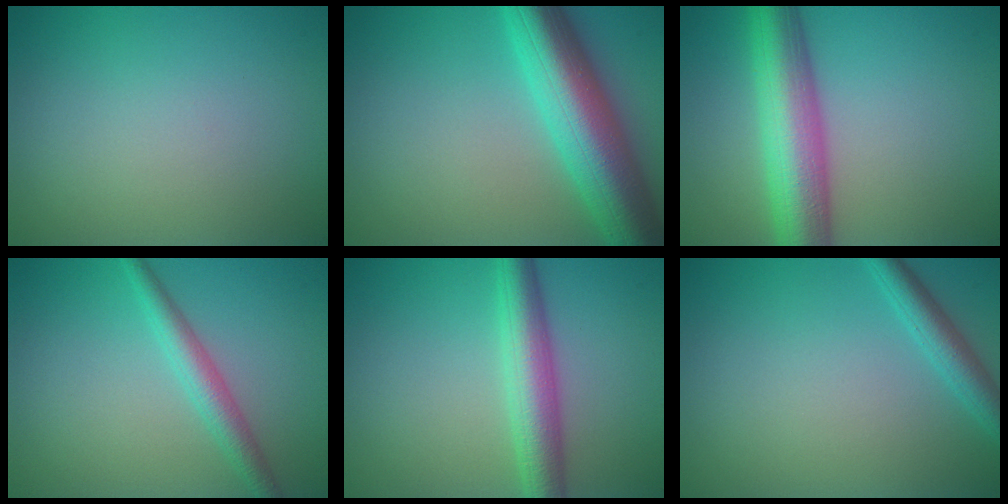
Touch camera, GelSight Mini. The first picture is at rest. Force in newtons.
{"total": 9.8, "press": 9.8, "slide": 0.4}
{"total": 8.1, "press": 8.1, "slide": 0.3}
{"total": 2.6, "press": 2.6, "slide": 0.0}
{"total": 4.7, "press": 4.7, "slide": 0.1}
{"total": 2.6, "press": 2.6, "slide": 0.2}